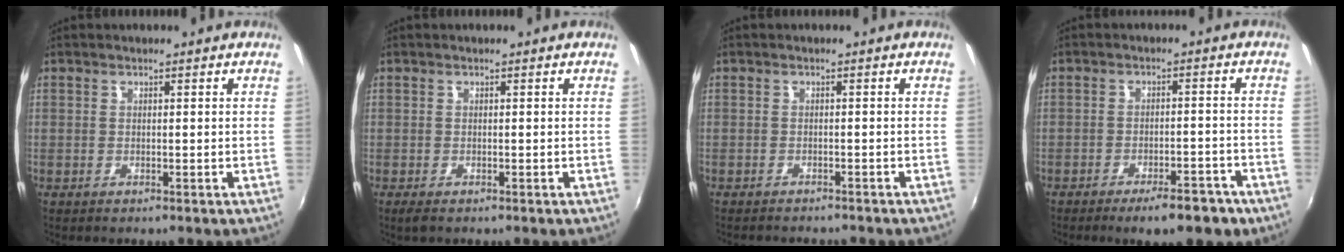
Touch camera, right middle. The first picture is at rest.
{"total": 1.4, "force": [-0.9, 0.6, 0.9], "torque": [-0.018, -0.007, -0.016]}
{"total": 4.8, "force": [-4.4, 0.9, 1.6], "torque": [-0.041, -0.012, -0.063]}
{"total": 7.5, "force": [-5.4, 2.4, 4.6], "torque": [-0.076, 0.004, -0.065]}